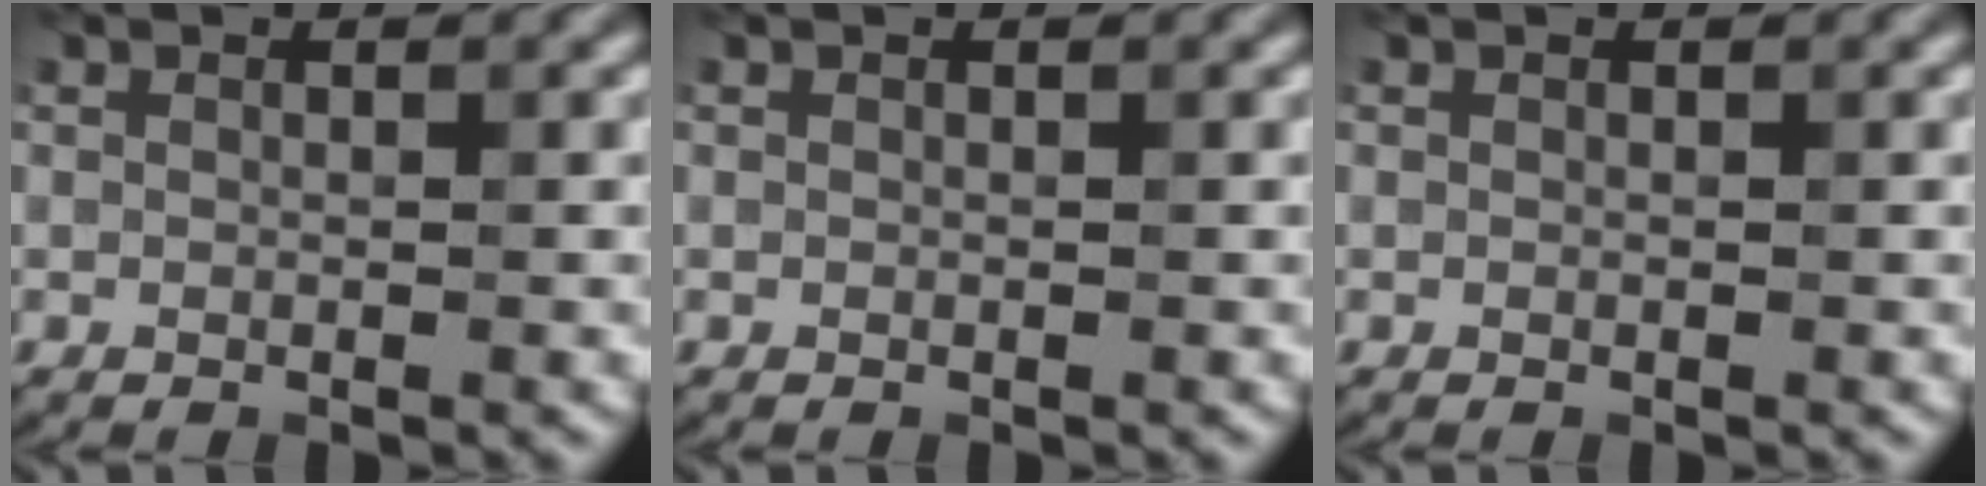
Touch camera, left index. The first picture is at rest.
{"total": 0.0}
{"total": 0.0}